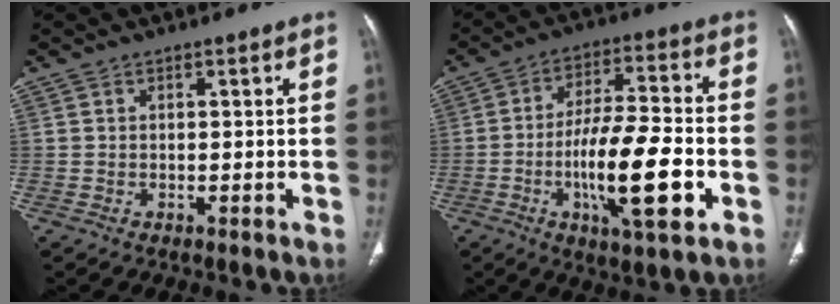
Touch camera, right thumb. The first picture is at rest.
{"total": 16.3, "force": [-4.5, 4.3, 15.0], "torque": [-0.257, 0.016, -0.076]}